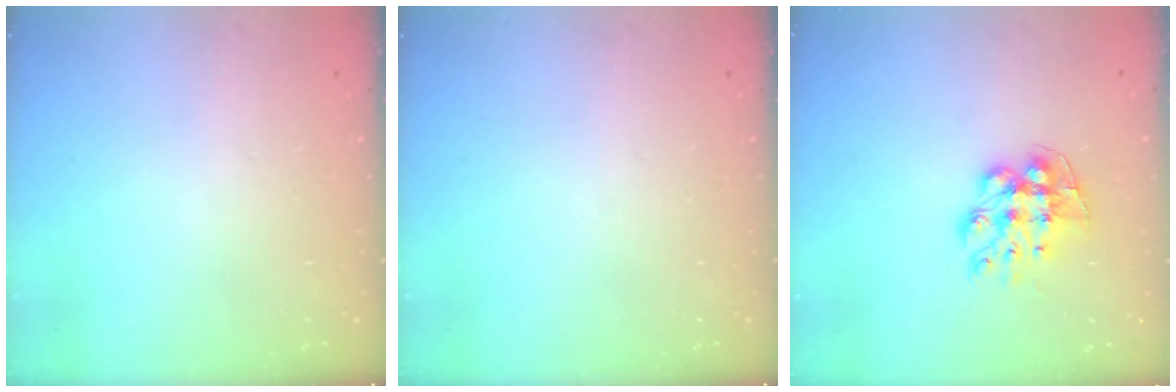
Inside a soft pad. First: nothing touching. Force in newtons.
{"total": 0.0}
{"total": 9.9, "press": 9.8, "slide": 0.5}